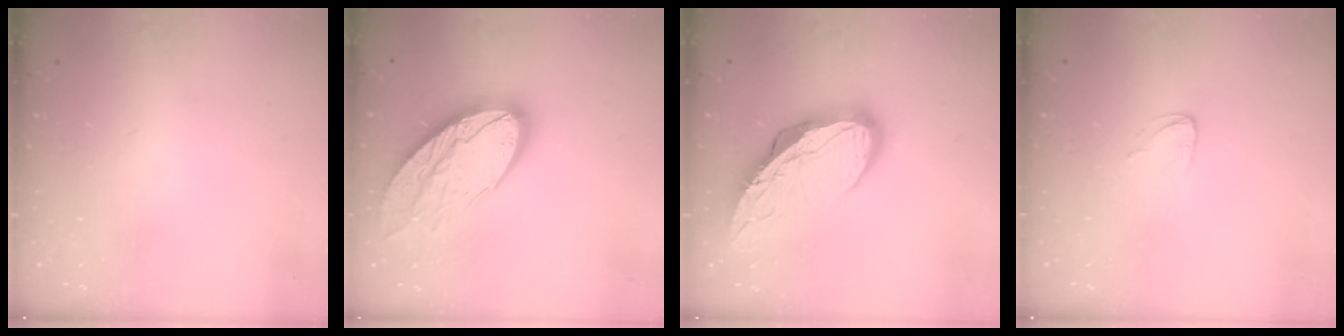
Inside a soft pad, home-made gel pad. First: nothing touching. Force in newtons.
{"total": 18.8, "press": 18.8, "slide": 1.2}
{"total": 14.3, "press": 14.3, "slide": 1.6}
{"total": 3.0, "press": 3.0, "slide": 0.3}